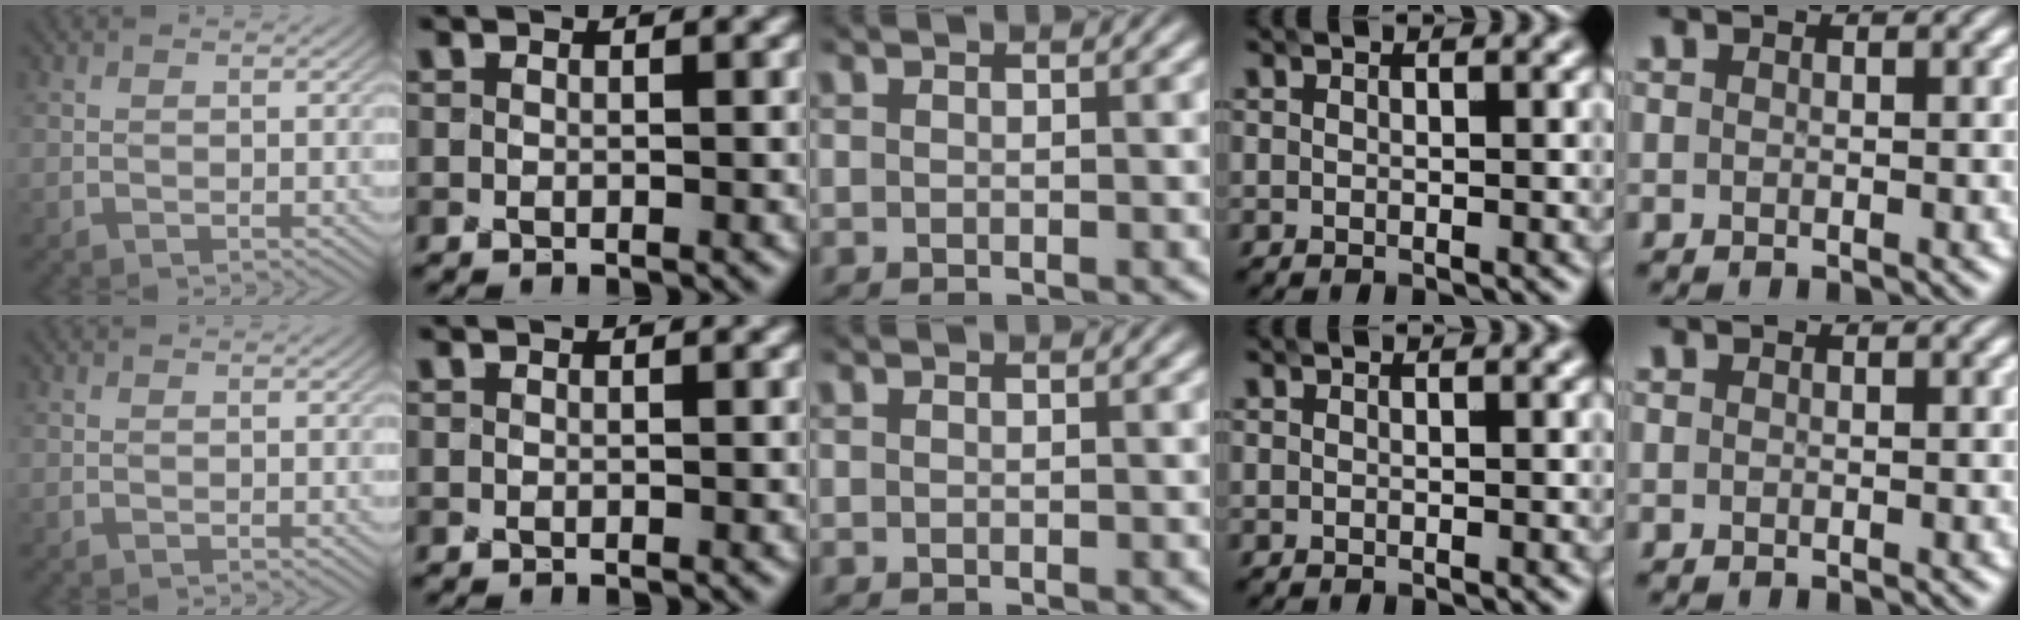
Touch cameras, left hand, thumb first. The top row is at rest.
{}